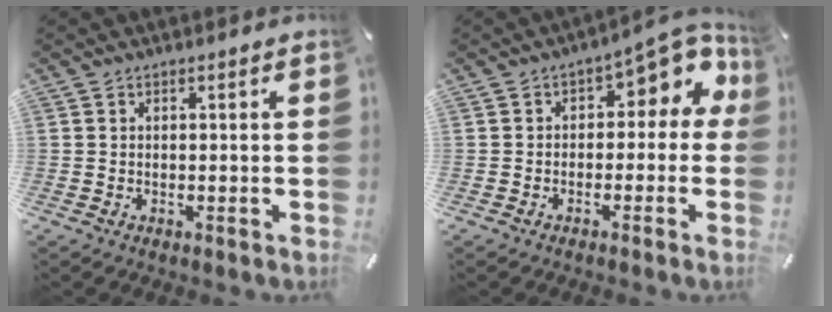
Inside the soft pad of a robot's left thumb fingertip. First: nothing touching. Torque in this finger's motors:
{"motor_torque": [0.21, 0.26, 0.40, 0.32, 0.05]}